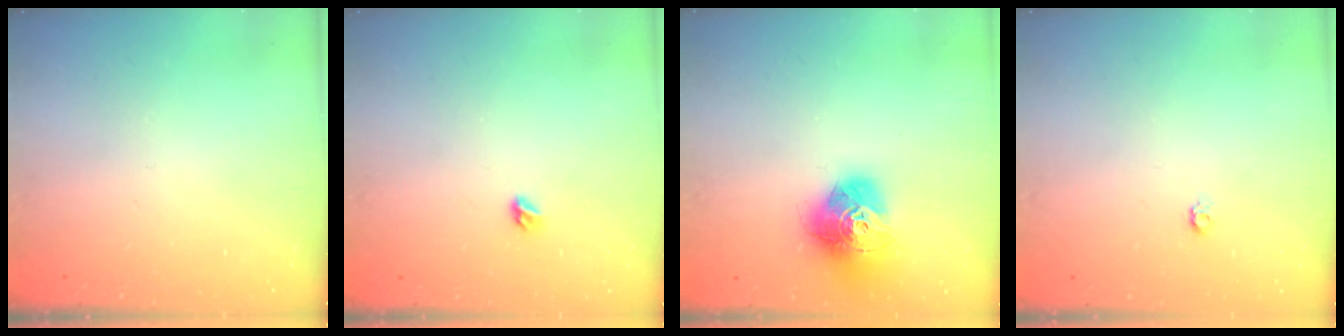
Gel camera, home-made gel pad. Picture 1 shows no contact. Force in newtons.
{"total": 3.5, "press": 3.5, "slide": 0.8}
{"total": 17.0, "press": 16.9, "slide": 1.5}
{"total": 4.0, "press": 4.0, "slide": 0.4}